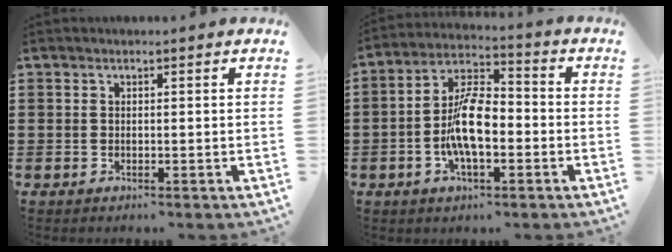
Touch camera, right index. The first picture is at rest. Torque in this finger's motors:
{"motor_torque": [2.14, 0.00, 1.05, 0.21]}